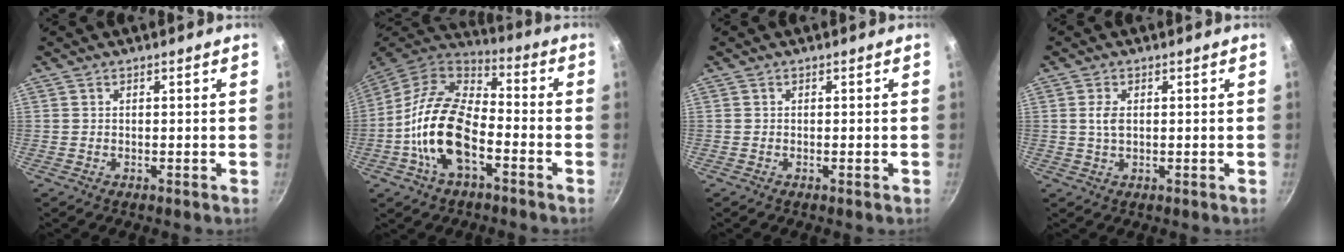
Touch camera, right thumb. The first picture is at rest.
{"total": 18.0, "force": [-5.3, 9.8, 14.1], "torque": [-0.250, 0.041, -0.113]}
{"total": 0.5, "force": [-0.2, 0.0, 0.5], "torque": [-0.008, 0.002, -0.005]}
{"total": 2.7, "force": [0.4, 1.5, 2.2], "torque": [-0.041, -0.001, 0.008]}